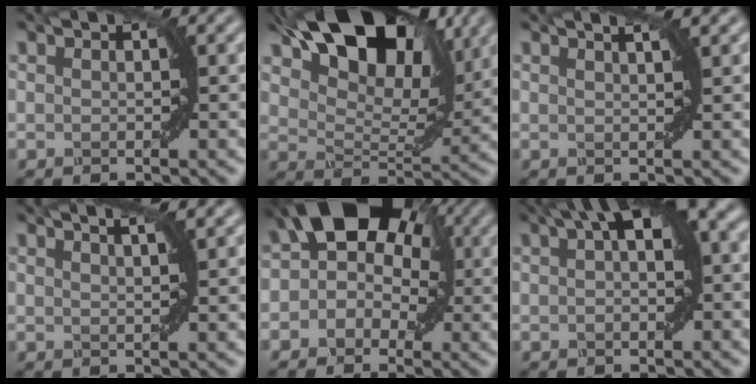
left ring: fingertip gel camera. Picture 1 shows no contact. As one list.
[{"total": 13.5, "force": [7.8, 6.5, 8.8], "torque": [-0.138, 0.020, 0.127]}, {"total": 2.3, "force": [1.5, 0.8, 1.6], "torque": [0.005, 0.009, -0.003]}, {"total": 2.8, "force": [1.9, 0.9, 1.8], "torque": [0.001, 0.014, 0.001]}, {"total": 10.2, "force": [2.4, 7.6, 6.4], "torque": [-0.046, 0.052, 0.001]}, {"total": 6.9, "force": [2.2, 2.7, 6.0], "torque": [-0.082, 0.025, 0.033]}]